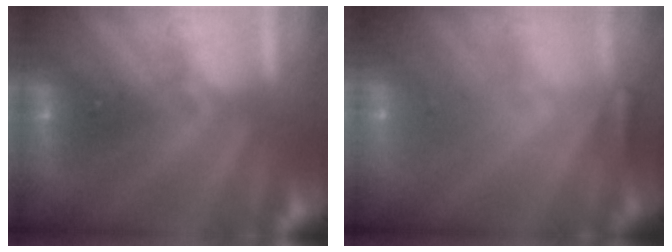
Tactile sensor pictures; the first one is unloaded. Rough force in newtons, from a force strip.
{"total": 2.4}